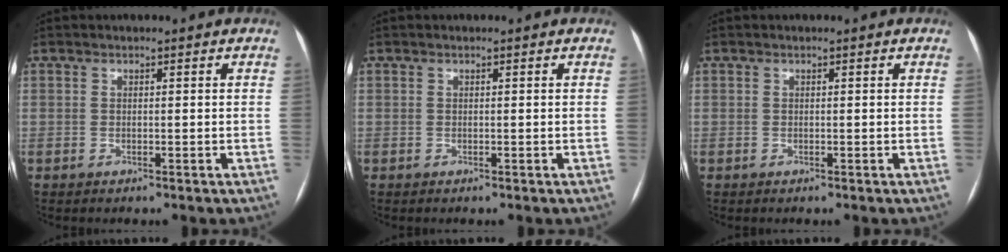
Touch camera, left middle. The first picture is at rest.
{"total": 0.0}
{"total": 0.0}